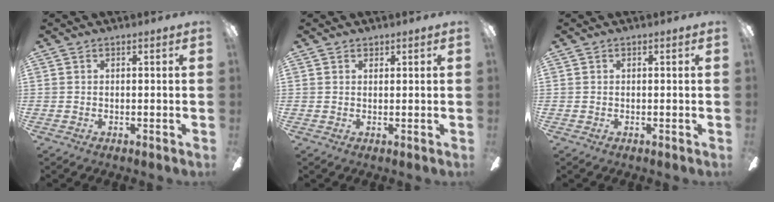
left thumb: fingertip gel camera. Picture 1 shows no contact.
{"total": 1.0, "force": [0.9, 0.5, 0.0], "torque": [0.008, -0.003, 0.016]}
{"total": 0.0}